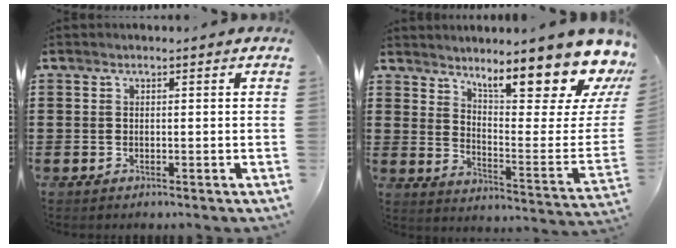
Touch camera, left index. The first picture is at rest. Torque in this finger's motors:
{"motor_torque": [2.14, 0.00, 0.53, 0.21]}